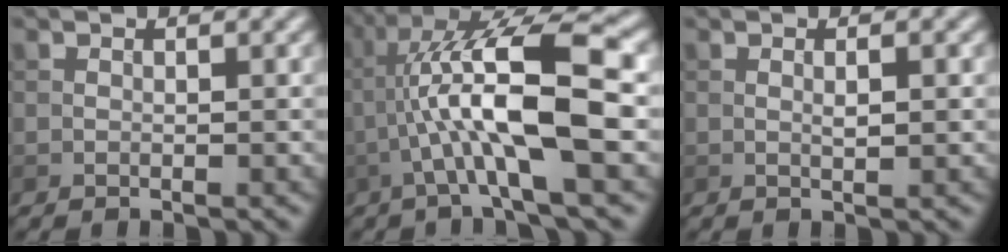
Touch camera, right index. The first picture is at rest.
{"total": 10.3, "force": [-0.8, 2.2, 10.0], "torque": [-0.183, 0.023, -0.015]}
{"total": 1.1, "force": [0.2, 0.2, 1.1], "torque": [-0.022, -0.001, 0.004]}